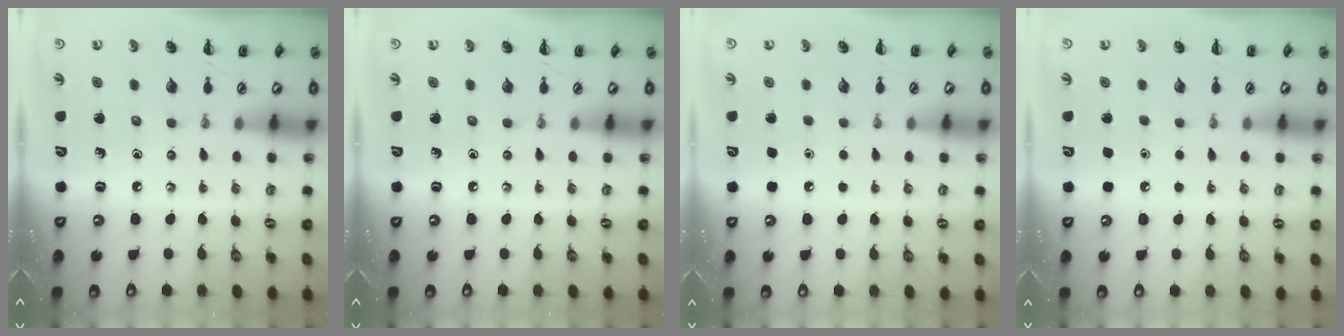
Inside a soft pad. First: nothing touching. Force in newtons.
{"total": 0.0}
{"total": 1.6, "press": 1.5, "slide": 0.1}
{"total": 1.6, "press": 1.6, "slide": 0.1}